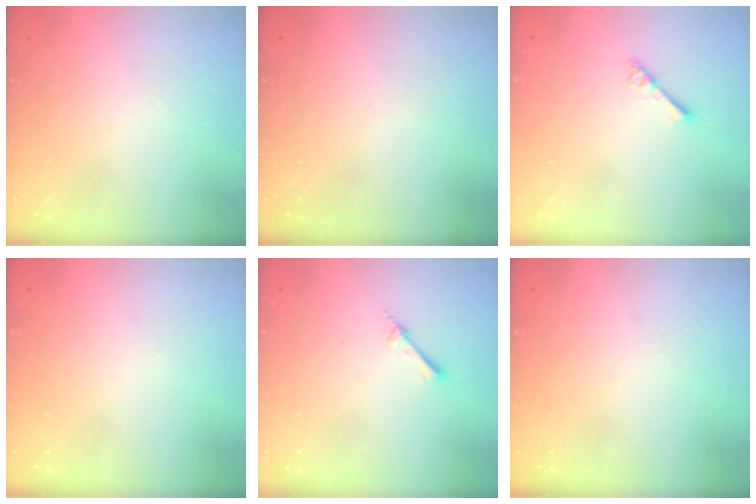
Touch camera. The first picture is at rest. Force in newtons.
{"total": 0.0}
{"total": 3.3, "press": 3.3, "slide": 0.5}
{"total": 0.0}
{"total": 2.5, "press": 2.5, "slide": 0.2}
{"total": 0.0}